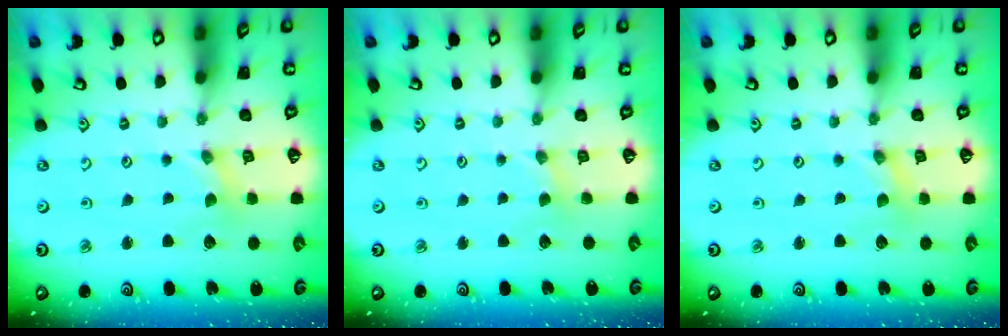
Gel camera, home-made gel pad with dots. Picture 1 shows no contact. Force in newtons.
{"total": 1.2, "press": 1.1, "slide": 0.3}
{"total": 0.6, "press": 0.6, "slide": 0.2}